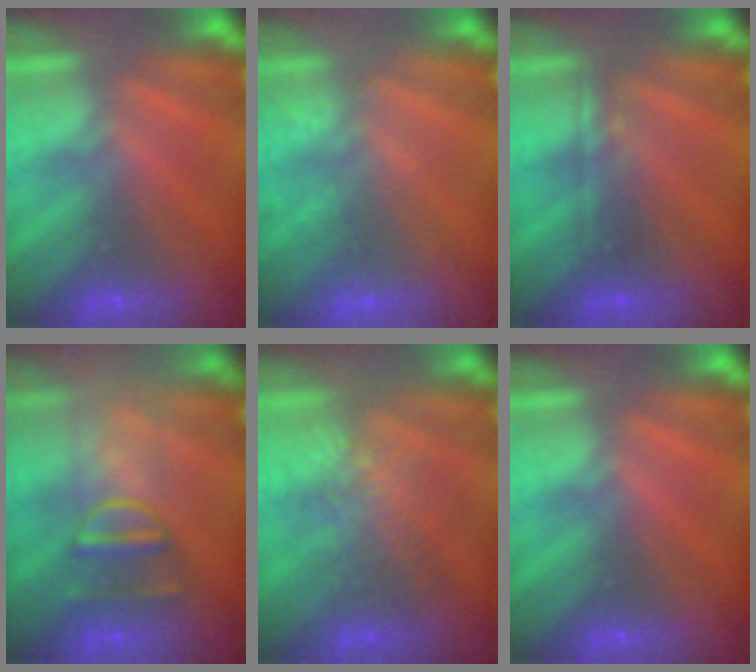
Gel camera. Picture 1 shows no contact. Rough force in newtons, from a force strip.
{"total": 2.1}
{"total": 2.3}
{"total": 7.3}
{"total": 2.7}
{"total": 0.0}